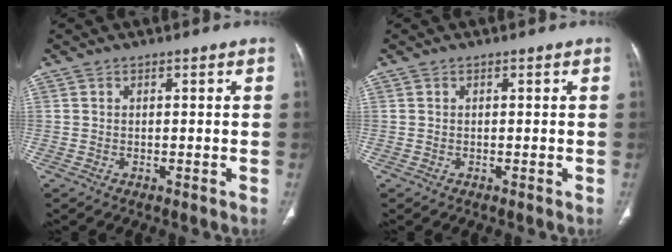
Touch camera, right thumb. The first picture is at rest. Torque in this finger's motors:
{"motor_torque": [0.06, 0.07, -0.21, 0.07, 0.03]}